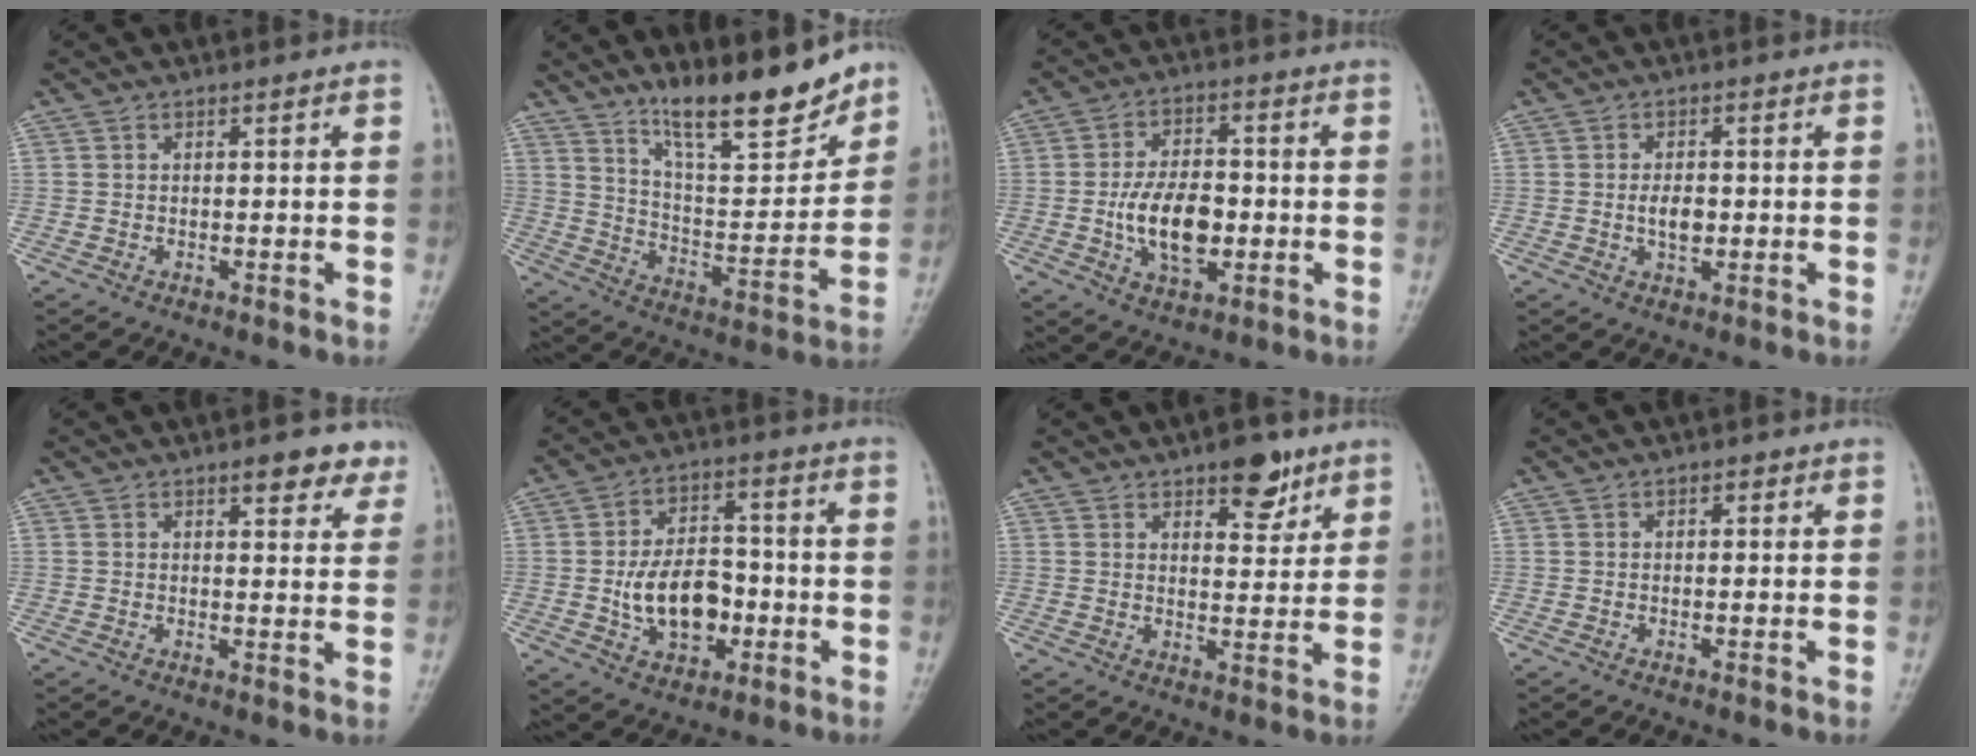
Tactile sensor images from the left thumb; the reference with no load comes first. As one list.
[{"total": 15.6, "force": [11.9, 4.1, 9.2], "torque": [-0.110, -0.085, 0.202]}, {"total": 11.1, "force": [-1.7, 6.3, 9.0], "torque": [-0.139, 0.010, -0.029]}, {"total": 3.7, "force": [-0.3, 2.2, 3.0], "torque": [-0.047, 0.000, -0.005]}, {"total": 5.5, "force": [3.7, 2.4, 3.4], "torque": [-0.014, -0.016, 0.043]}, {"total": 12.0, "force": [-2.2, 7.9, 8.8], "torque": [-0.117, 0.021, -0.034]}, {"total": 7.5, "force": [4.8, 3.5, 4.7], "torque": [-0.036, -0.026, 0.065]}, {"total": 1.3, "force": [0.6, 0.9, 0.8], "torque": [-0.003, 0.001, 0.005]}]